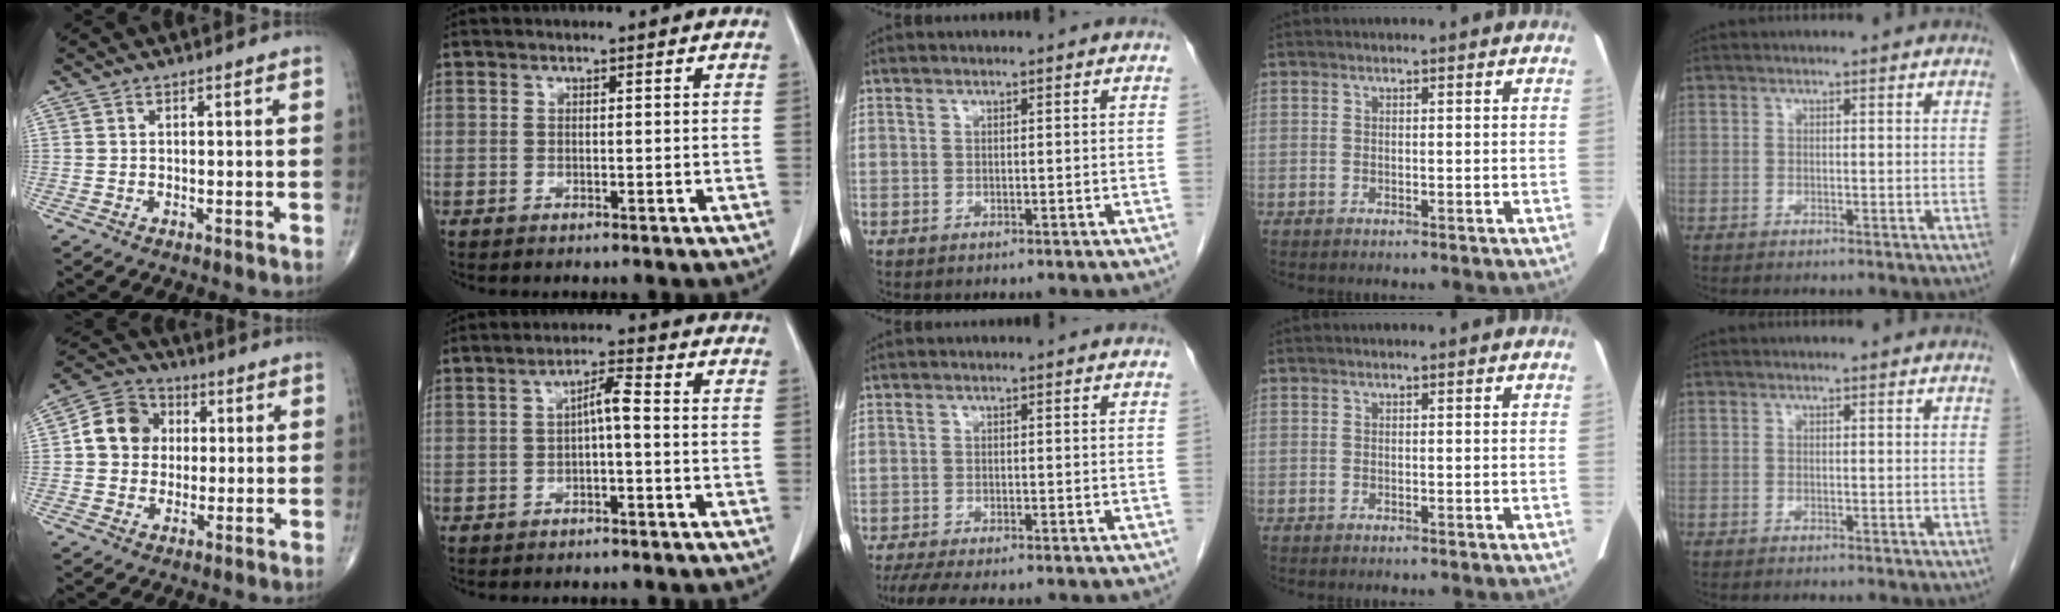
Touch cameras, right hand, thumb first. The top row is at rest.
{"thumb": {"total": 9.5, "force": [1.2, 8.2, 4.6], "torque": [-0.058, 0.014, 0.008]}, "index": {"total": 3.3, "force": [-0.4, 0.5, 3.2], "torque": [-0.056, 0.013, -0.005]}, "middle": {"total": 7.6, "force": [-6.2, 1.6, 4.1], "torque": [-0.060, -0.012, -0.097]}}